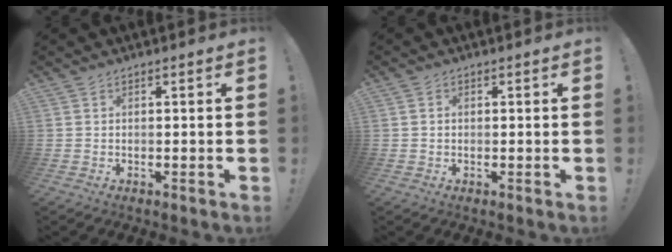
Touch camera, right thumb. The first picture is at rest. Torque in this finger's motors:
{"motor_torque": [0.11, -0.45, -0.27, 0.00, -0.03]}